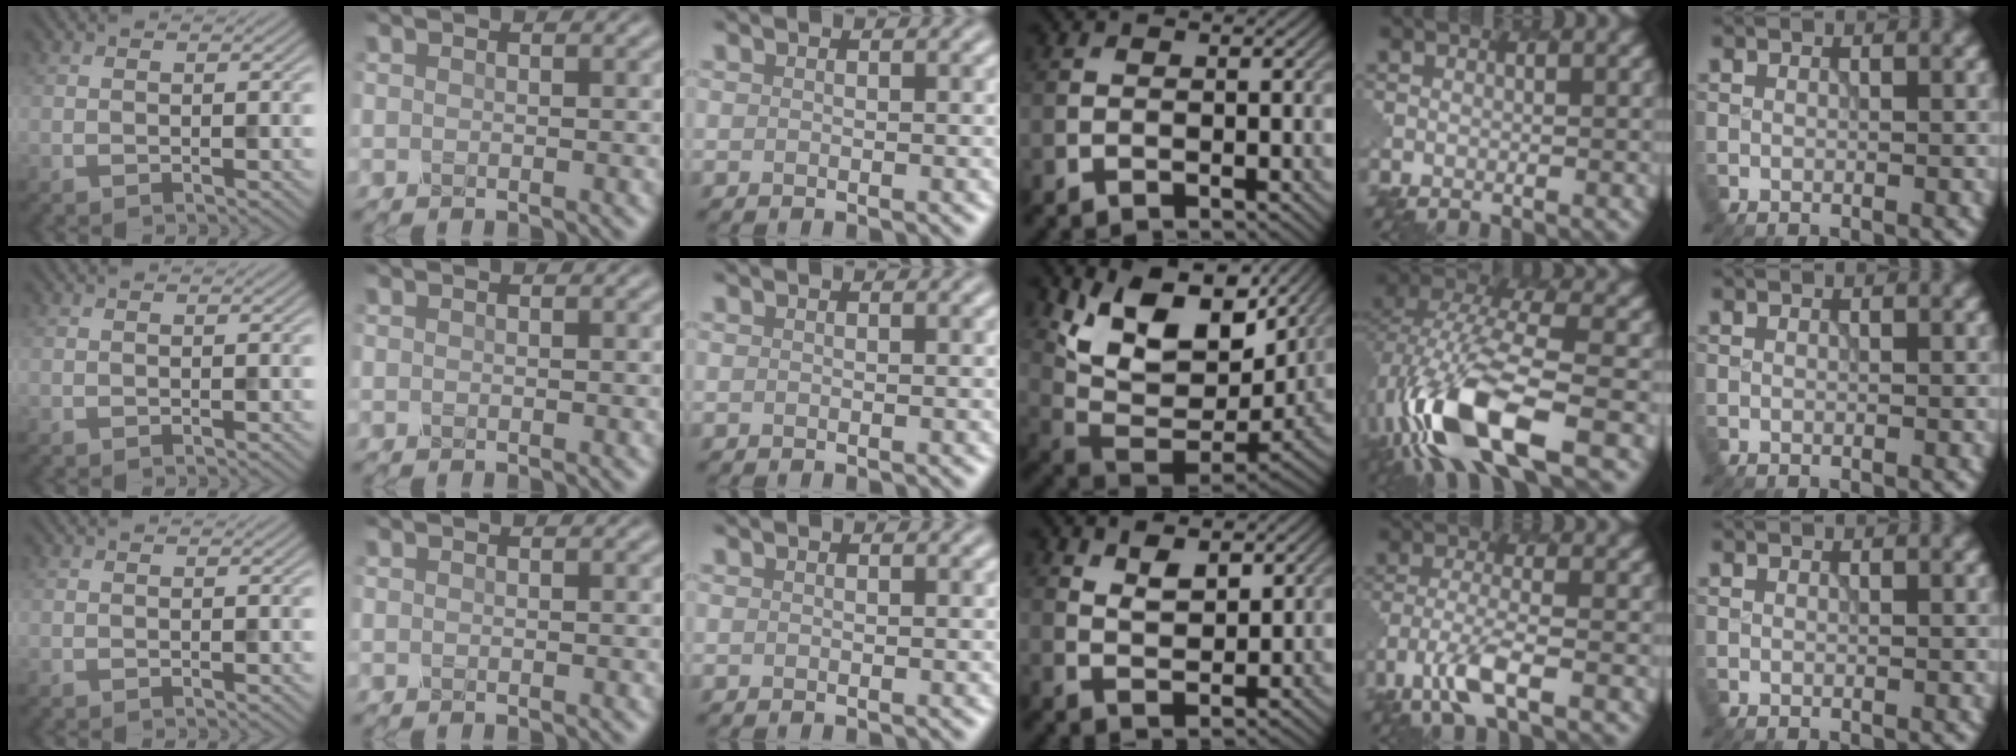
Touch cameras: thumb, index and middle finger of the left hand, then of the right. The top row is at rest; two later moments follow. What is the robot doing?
{"motion": "insert", "object": "pen bag"}